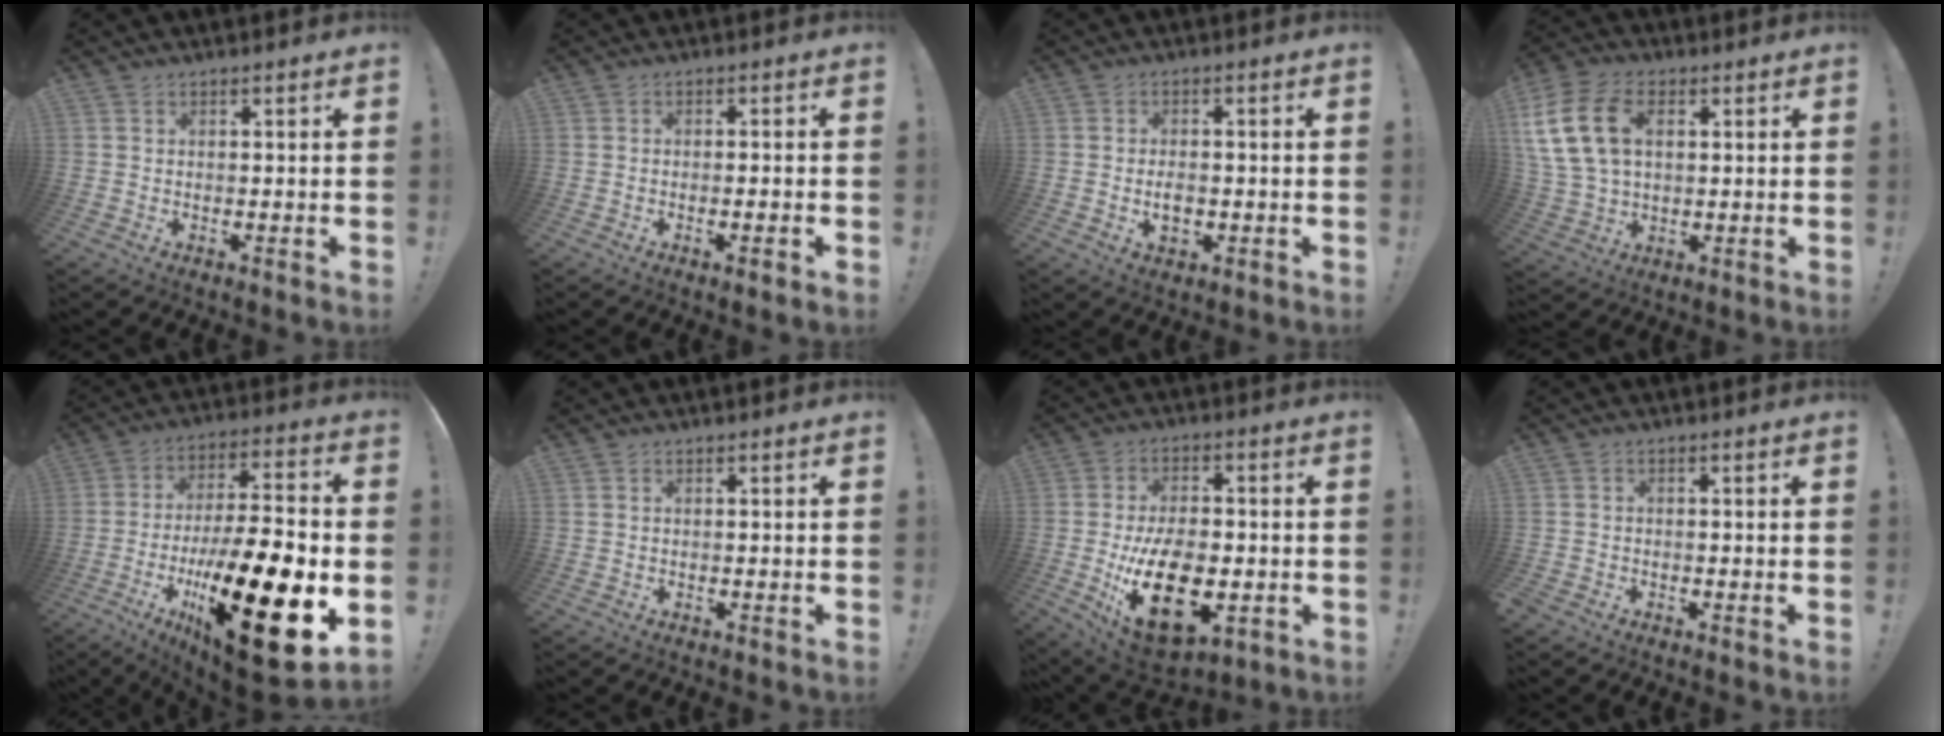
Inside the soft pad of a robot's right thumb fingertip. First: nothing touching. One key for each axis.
{"total": 2.2, "fx": -0.8, "fy": -0.2, "fz": 2.1, "tx": -0.033, "ty": -0.001, "tz": -0.013}
{"total": 4.1, "fx": -0.9, "fy": 2.7, "fz": 2.9, "tx": -0.036, "ty": 0.003, "tz": -0.014}
{"total": 16.4, "fx": 4.6, "fy": 10.6, "fz": 11.6, "tx": -0.235, "ty": -0.002, "tz": 0.085}
{"total": 27.9, "fx": -7.9, "fy": 8.4, "fz": 25.4, "tx": -0.426, "ty": 0.043, "tz": -0.120}
{"total": 0.0}
{"total": 20.7, "fx": -5.2, "fy": 12.2, "fz": 15.9, "tx": -0.282, "ty": 0.010, "tz": -0.074}
{"total": 1.1, "fx": -0.9, "fy": 0.6, "fz": -0.1, "tx": -0.002, "ty": 0.006, "tz": -0.015}